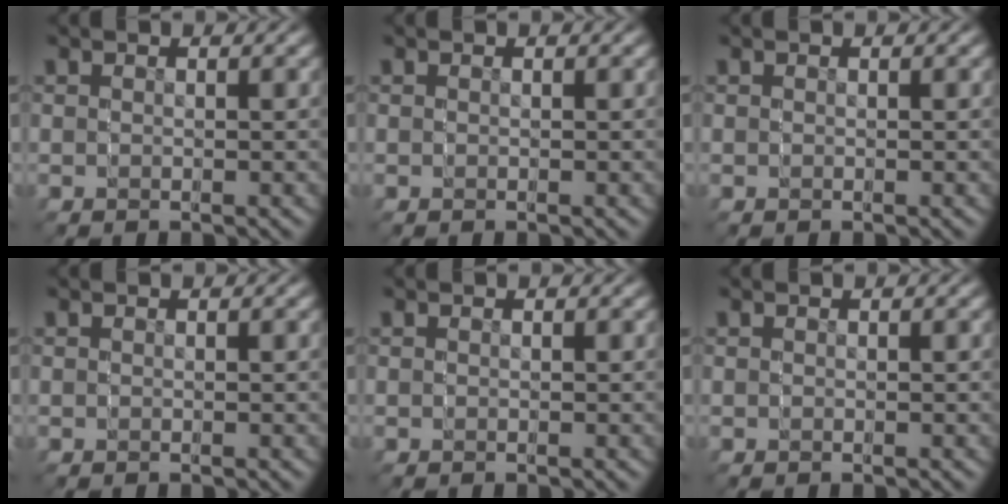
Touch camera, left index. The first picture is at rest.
{"total": 0.0}
{"total": 0.0}
{"total": 0.0}
{"total": 0.0}
{"total": 0.0}